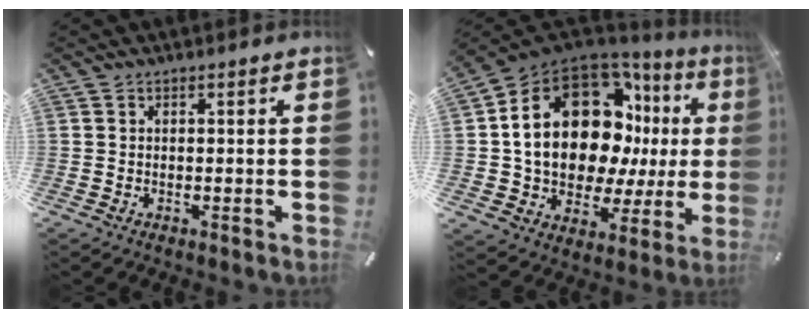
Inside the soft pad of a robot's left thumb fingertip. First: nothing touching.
{"total": 23.0, "force": [6.3, 14.7, 16.5], "torque": [-0.307, -0.049, 0.117]}